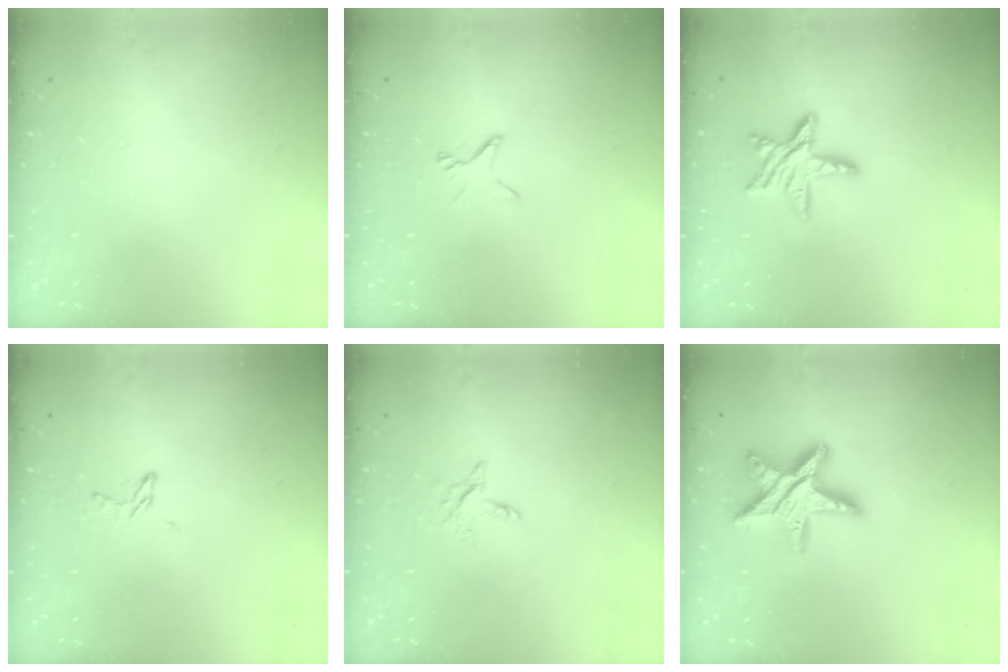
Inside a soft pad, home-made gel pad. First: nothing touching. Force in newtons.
{"total": 2.3, "press": 2.3, "slide": 0.2}
{"total": 11.2, "press": 11.2, "slide": 1.0}
{"total": 3.8, "press": 3.8, "slide": 0.3}
{"total": 2.9, "press": 2.9, "slide": 0.2}
{"total": 14.9, "press": 14.8, "slide": 1.0}